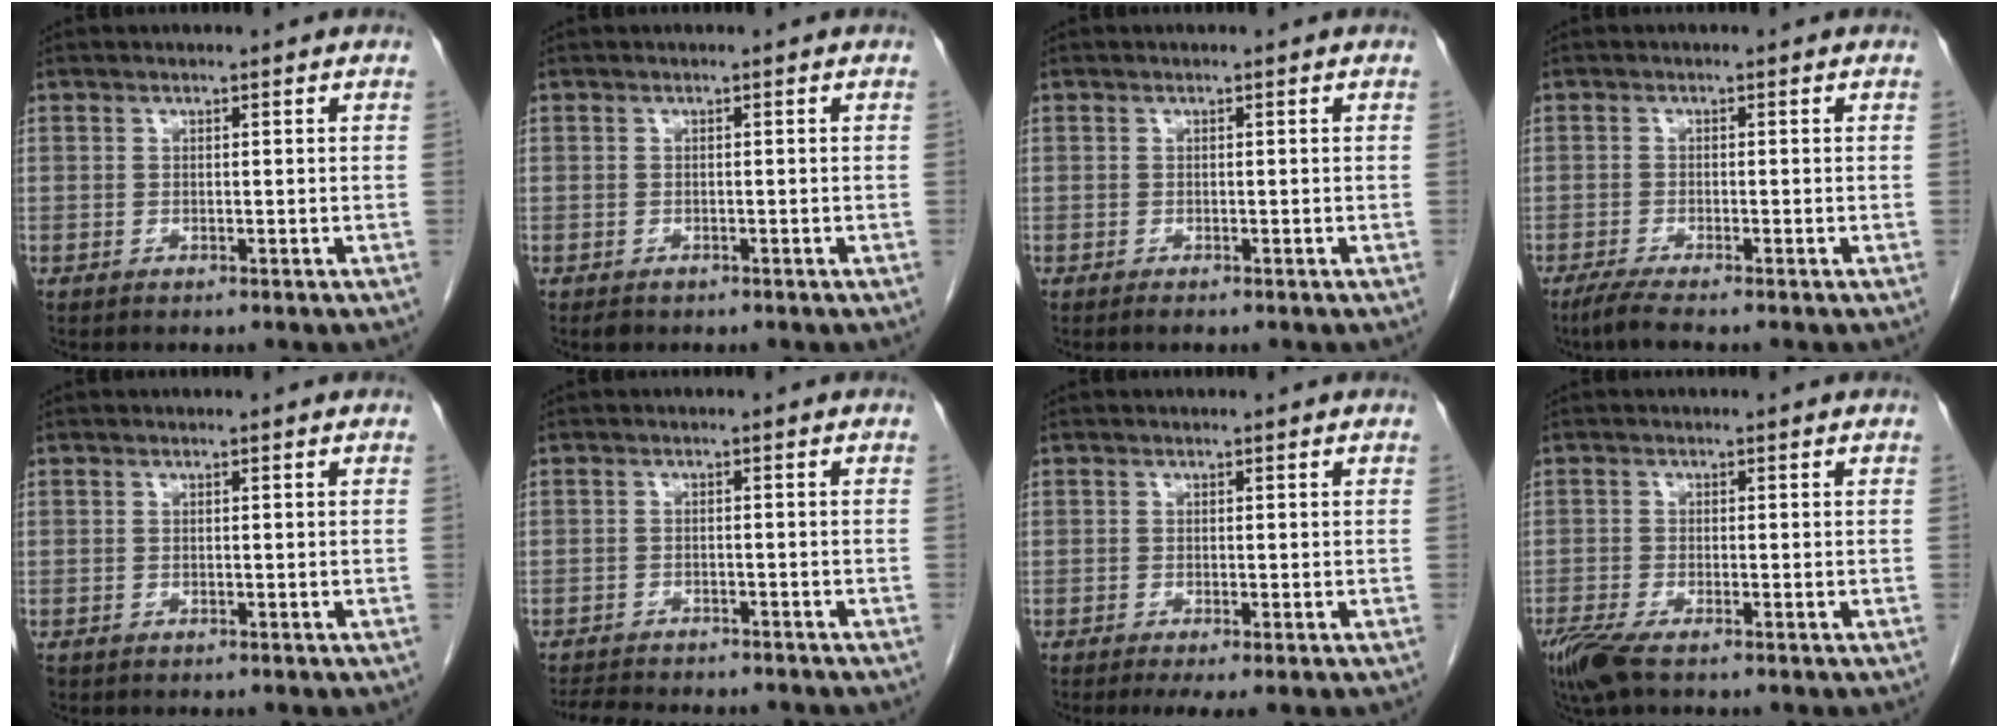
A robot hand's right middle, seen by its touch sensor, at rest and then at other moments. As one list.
[{"total": 0.9, "force": [-0.6, 0.6, 0.3], "torque": [-0.009, -0.001, -0.003]}, {"total": 0.6, "force": [-0.4, 0.1, 0.4], "torque": [-0.008, -0.001, -0.004]}, {"total": 2.8, "force": [-2.2, -0.2, 1.8], "torque": [-0.042, -0.008, -0.046]}, {"total": 0.8, "force": [-0.7, 0.5, 0.2], "torque": [-0.011, -0.001, -0.009]}, {"total": 10.1, "force": [-9.2, 2.4, 3.6], "torque": [-0.067, -0.006, -0.124]}, {"total": 2.7, "force": [-1.7, 0.3, 2.1], "torque": [-0.032, -0.010, -0.027]}, {"total": 4.6, "force": [-3.2, 0.9, 3.2], "torque": [-0.067, -0.014, -0.058]}]